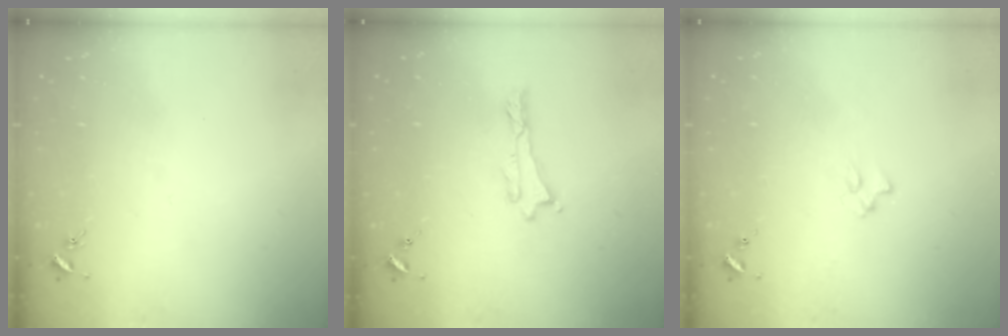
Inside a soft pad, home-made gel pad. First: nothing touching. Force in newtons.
{"total": 0.0}
{"total": 1.3, "press": 1.3, "slide": 0.3}